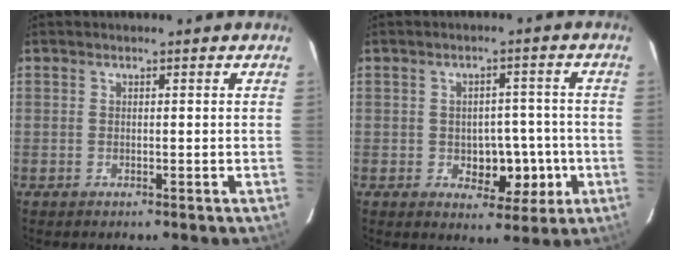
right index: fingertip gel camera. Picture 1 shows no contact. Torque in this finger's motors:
{"motor_torque": [0.18, -0.19, 0.16, 0.04]}